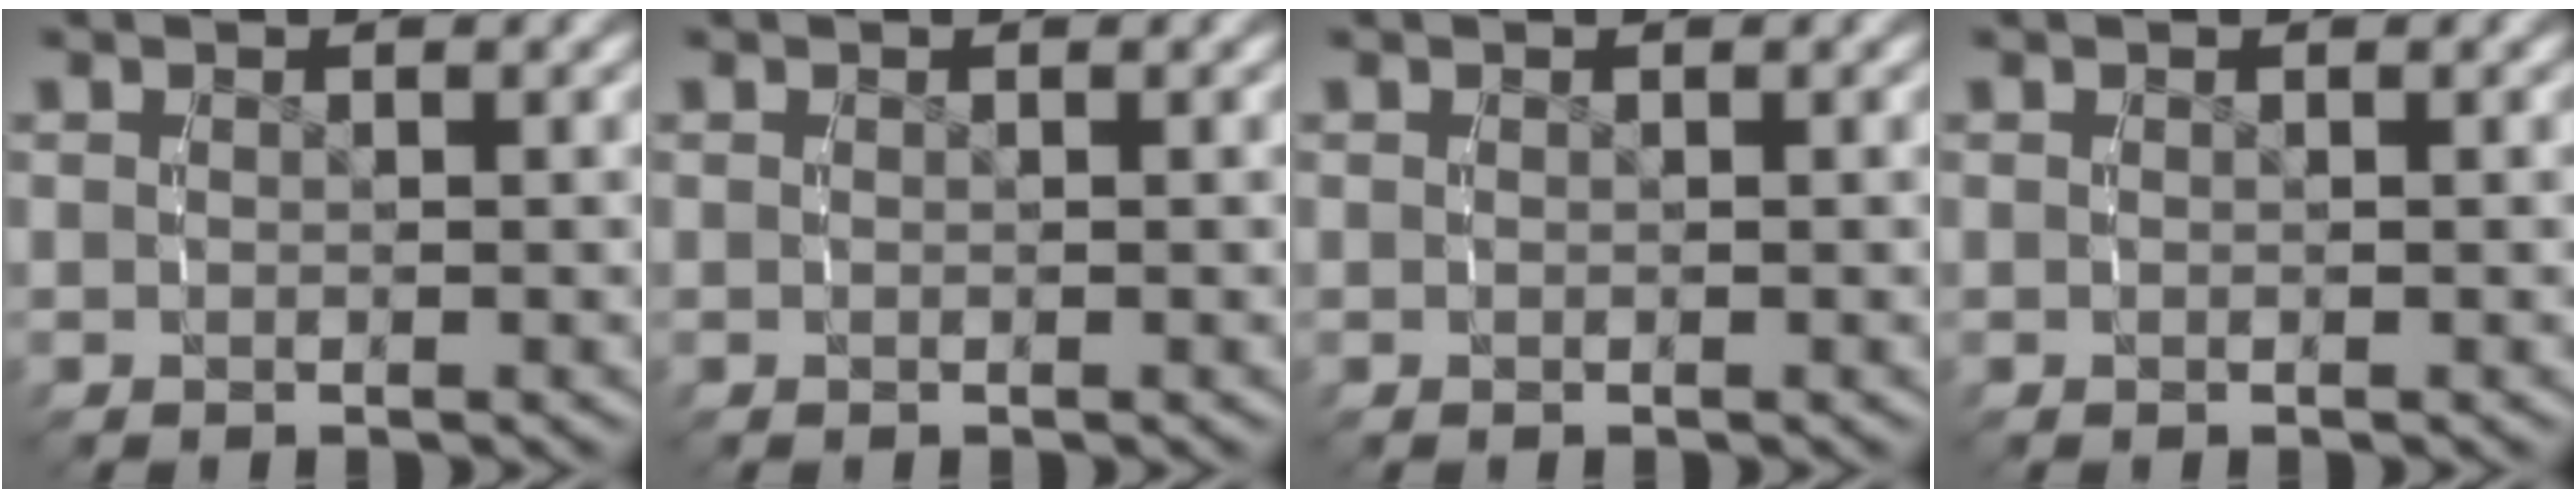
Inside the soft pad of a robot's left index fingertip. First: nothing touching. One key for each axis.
{"total": 0.0}
{"total": 0.0}
{"total": 0.0}